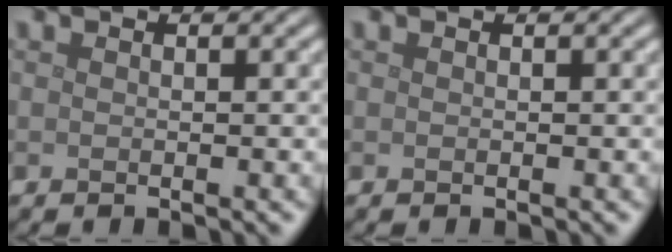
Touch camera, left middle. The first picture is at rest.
{"total": 0.0}